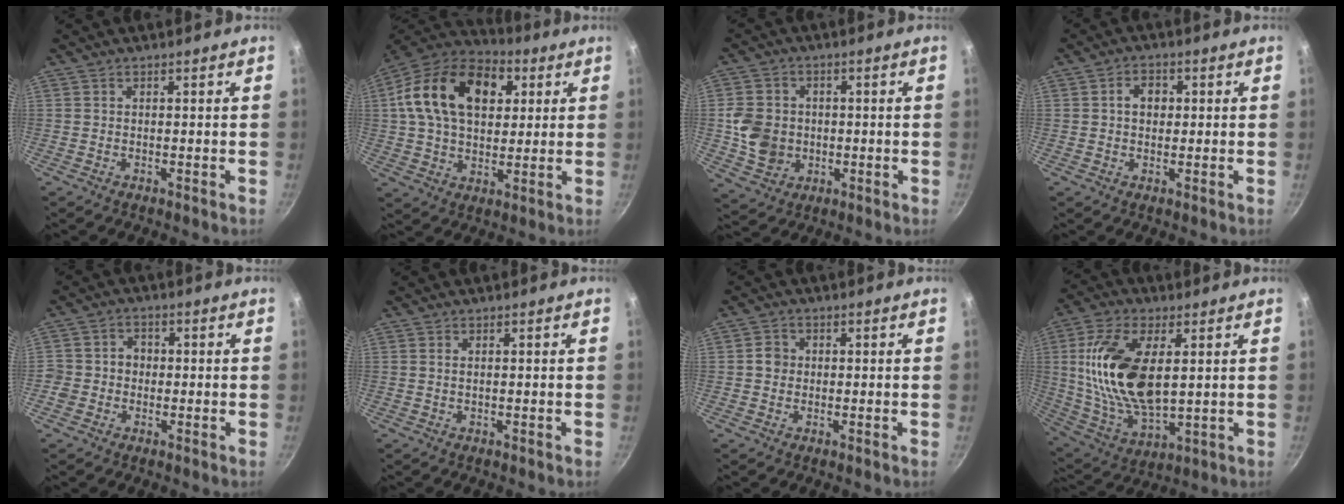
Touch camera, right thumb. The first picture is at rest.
{"total": 21.3, "force": [5.9, 14.0, 14.9], "torque": [-0.235, 0.011, 0.086]}
{"total": 9.3, "force": [-0.5, 8.1, 4.6], "torque": [-0.064, 0.005, -0.006]}
{"total": 4.2, "force": [0.6, 3.2, 2.6], "torque": [-0.021, 0.008, 0.006]}
{"total": 4.3, "force": [-0.9, 3.9, 1.5], "torque": [0.001, 0.010, -0.024]}
{"total": 0.7, "force": [0.2, 0.3, 0.6], "torque": [-0.012, 0.000, 0.003]}
{"total": 2.6, "force": [0.0, 2.4, 1.0], "torque": [-0.004, 0.008, -0.005]}
{"total": 19.6, "force": [3.6, 9.9, 16.5], "torque": [-0.317, -0.013, 0.076]}